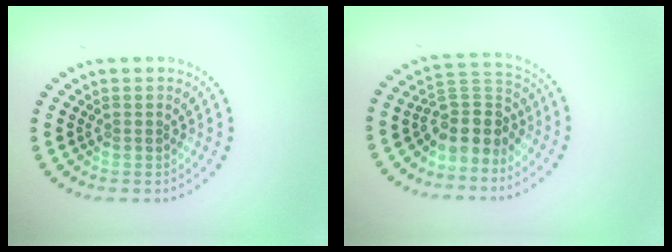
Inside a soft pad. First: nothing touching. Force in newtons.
{"total": 4.1, "press": 3.4, "slide": 2.3}